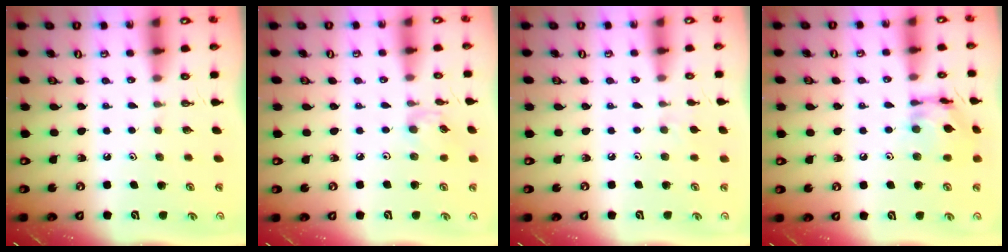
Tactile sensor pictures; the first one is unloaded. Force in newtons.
{"total": 3.8, "press": 3.8, "slide": 0.3}
{"total": 4.5, "press": 4.4, "slide": 0.8}
{"total": 13.5, "press": 13.4, "slide": 1.1}